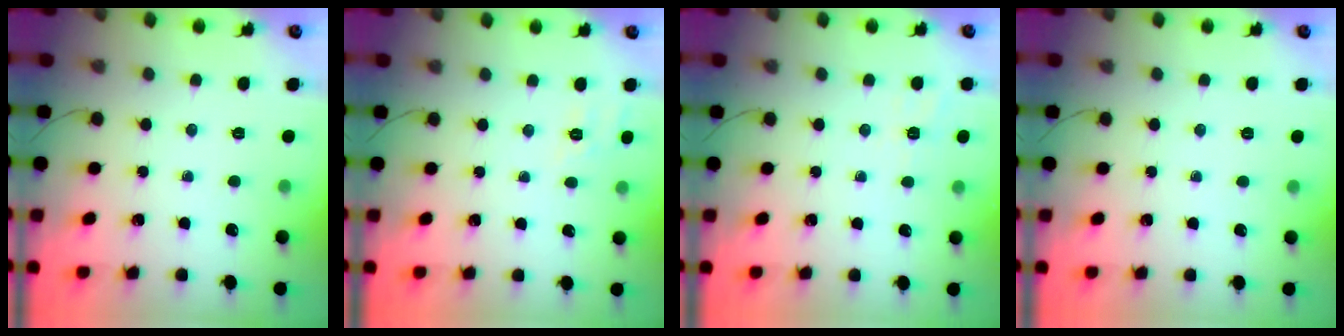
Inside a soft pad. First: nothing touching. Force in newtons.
{"total": 8.4, "press": 8.1, "slide": 2.0}
{"total": 2.4, "press": 1.2, "slide": 2.0}
{"total": 5.6, "press": 5.5, "slide": 1.1}